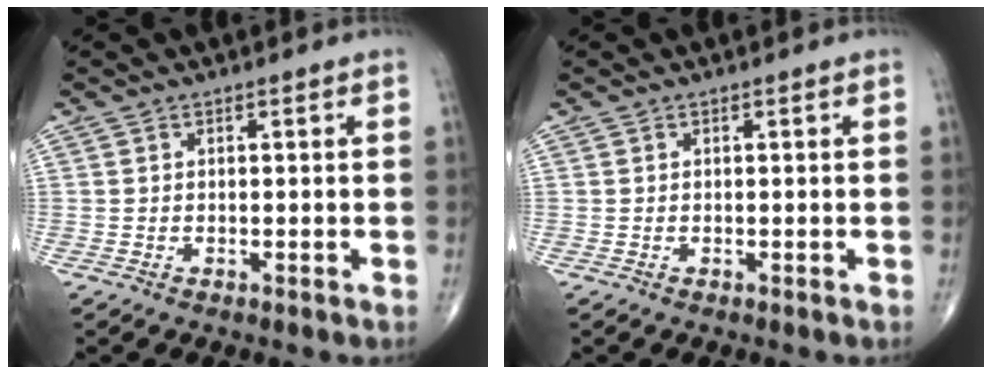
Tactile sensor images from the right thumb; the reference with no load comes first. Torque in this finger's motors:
{"motor_torque": [0.00, 0.00, 0.00, 0.00, 0.02]}